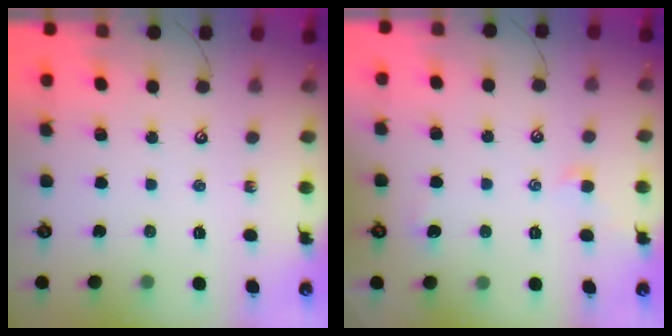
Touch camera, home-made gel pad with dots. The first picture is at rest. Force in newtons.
{"total": 0.8, "press": 0.6, "slide": 0.6}